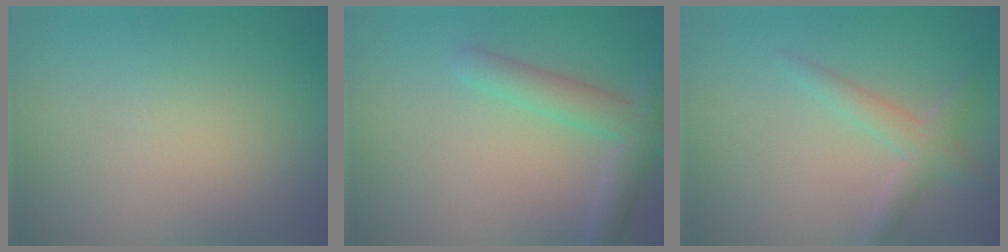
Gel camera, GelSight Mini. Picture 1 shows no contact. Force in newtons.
{"total": 3.6, "press": 3.6, "slide": 0.2}
{"total": 2.4, "press": 2.4, "slide": 0.2}